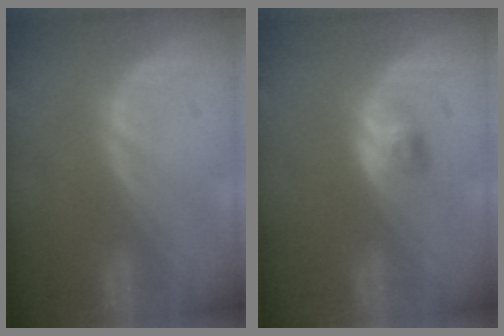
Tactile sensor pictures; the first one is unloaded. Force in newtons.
{"total": 2.6, "press": 2.4, "slide": 1.2}